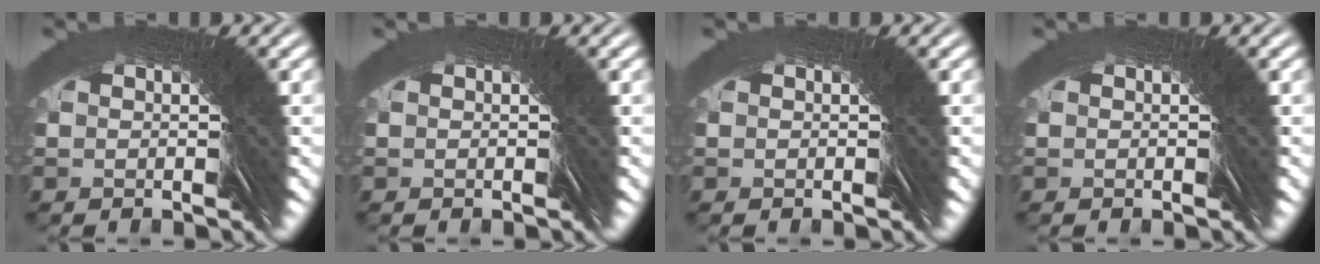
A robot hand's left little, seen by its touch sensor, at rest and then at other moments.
{"total": 0.0}
{"total": 0.0}
{"total": 0.0}